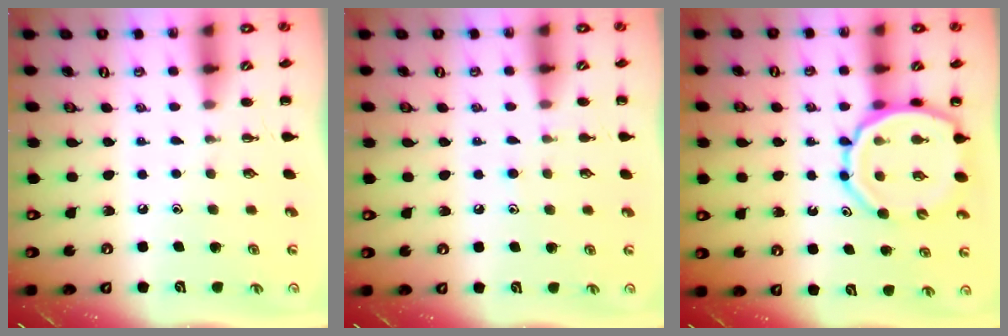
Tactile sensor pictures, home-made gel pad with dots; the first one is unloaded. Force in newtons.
{"total": 7.8, "press": 7.4, "slide": 2.2}
{"total": 12.9, "press": 12.5, "slide": 3.2}